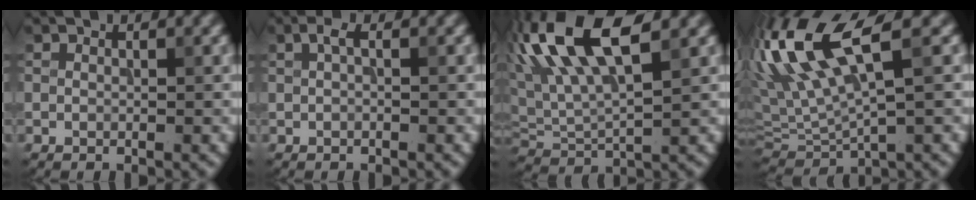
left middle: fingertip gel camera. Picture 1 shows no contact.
{"total": 0.9, "force": [0.2, 0.2, 0.9], "torque": [-0.019, 0.004, 0.003]}
{"total": 10.1, "force": [4.4, 3.3, 8.4], "torque": [-0.176, 0.024, 0.076]}
{"total": 10.6, "force": [3.9, 2.7, 9.4], "torque": [-0.189, 0.020, 0.073]}